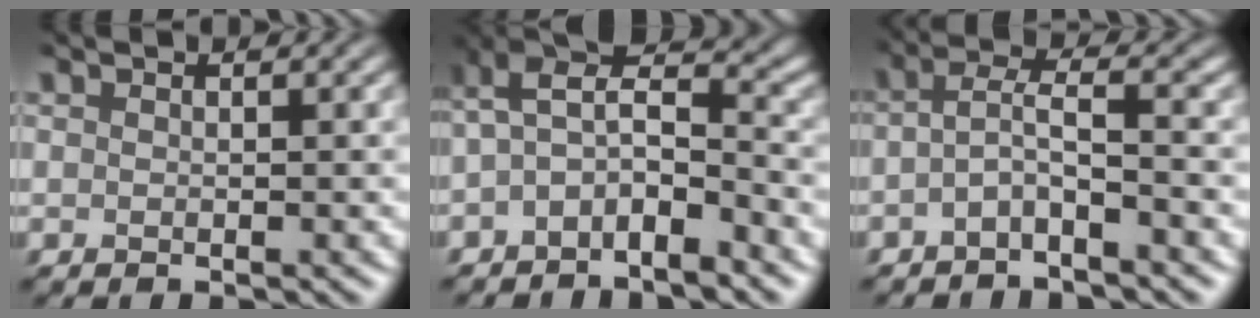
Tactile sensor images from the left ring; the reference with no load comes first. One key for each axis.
{"total": 5.1, "fx": -1.6, "fy": 2.5, "fz": 4.2, "tx": -0.073, "ty": 0.014, "tz": -0.039}
{"total": 2.4, "fx": -1.2, "fy": 0.4, "fz": 2.0, "tx": -0.043, "ty": 0.008, "tz": -0.032}